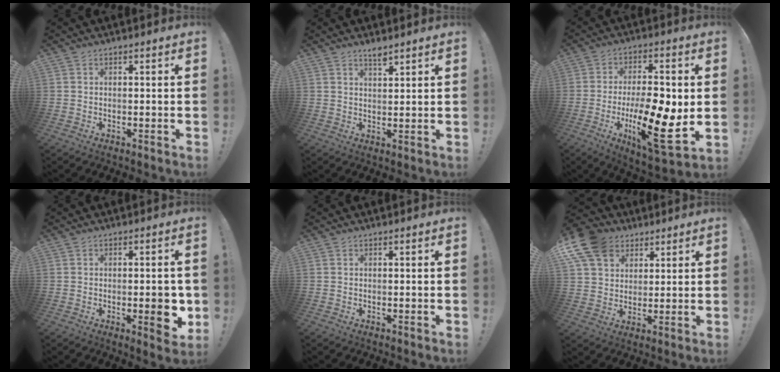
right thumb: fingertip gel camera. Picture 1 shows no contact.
{"total": 3.1, "force": [2.6, 0.6, 1.4], "torque": [-0.017, -0.019, 0.043]}
{"total": 18.9, "force": [-3.1, 6.5, 17.5], "torque": [-0.290, 0.002, -0.043]}
{"total": 6.6, "force": [-1.2, 2.6, 5.9], "torque": [-0.063, -0.001, -0.015]}
{"total": 0.0}
{"total": 13.2, "force": [6.4, 10.0, 5.8], "torque": [-0.103, -0.037, 0.129]}